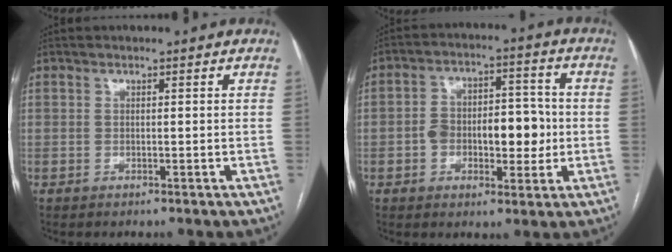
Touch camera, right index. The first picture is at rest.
{"total": 10.9, "force": [-1.4, 5.8, 9.1], "torque": [-0.136, 0.032, -0.016]}